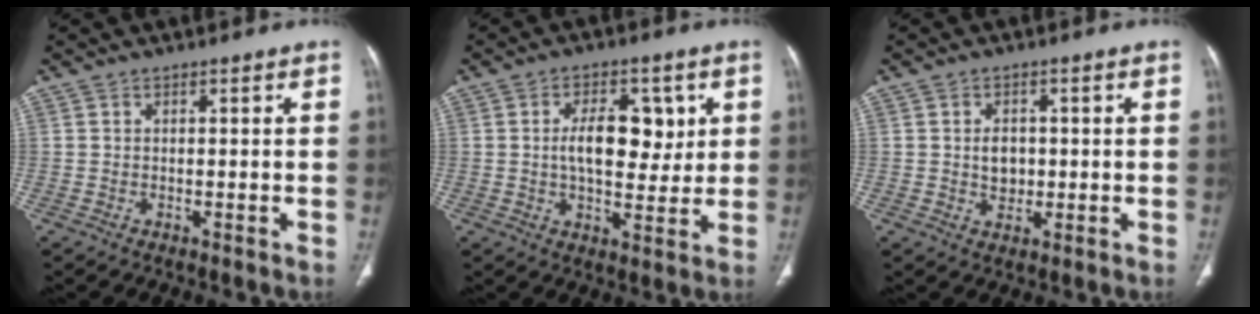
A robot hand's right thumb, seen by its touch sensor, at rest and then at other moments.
{"total": 10.8, "force": [2.0, 6.0, 8.7], "torque": [-0.100, -0.008, 0.033]}
{"total": 3.9, "force": [0.1, 3.0, 2.5], "torque": [-0.023, 0.002, 0.003]}